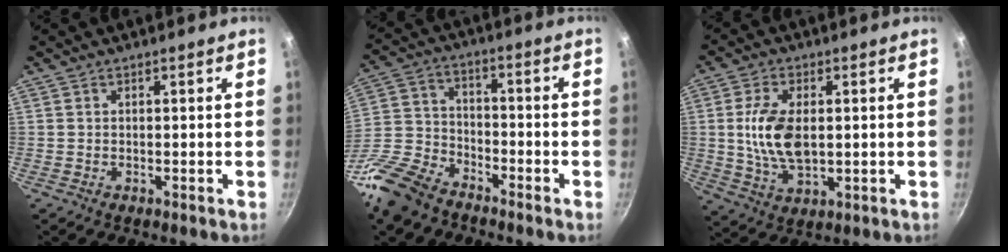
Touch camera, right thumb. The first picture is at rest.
{"total": 14.0, "force": [-10.4, 7.2, 6.1], "torque": [-0.119, 0.063, -0.223]}
{"total": 10.9, "force": [0.8, 6.1, 9.0], "torque": [-0.169, -0.005, 0.019]}